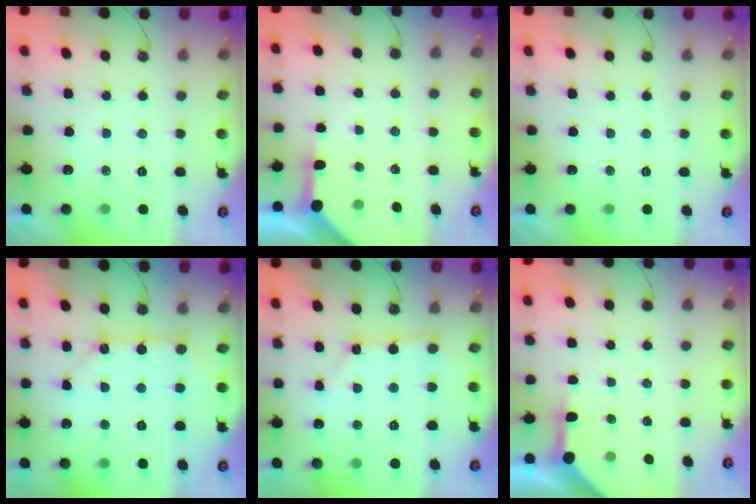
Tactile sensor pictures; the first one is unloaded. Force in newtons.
{"total": 4.2, "press": 4.2, "slide": 0.4}
{"total": 0.0}
{"total": 10.4, "press": 10.4, "slide": 0.9}
{"total": 3.1, "press": 3.1, "slide": 0.2}
{"total": 4.2, "press": 4.2, "slide": 0.4}